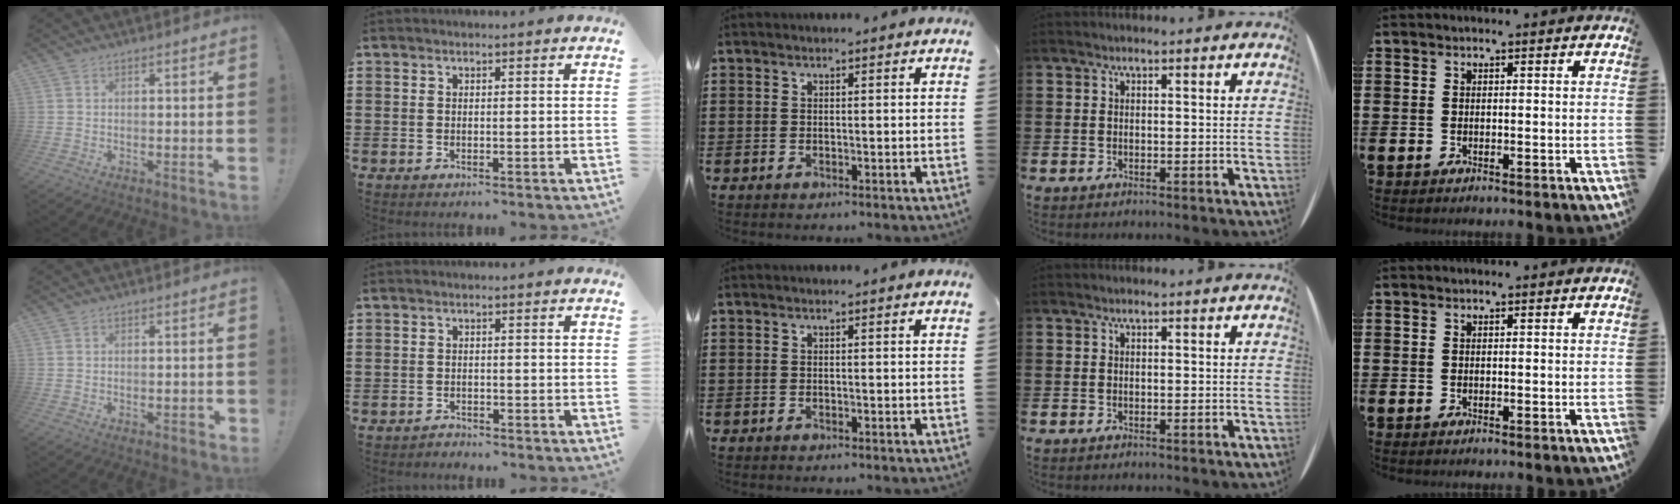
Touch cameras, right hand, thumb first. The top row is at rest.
{"thumb": {"total": 1.6, "force": [-1.0, 0.6, 1.0], "torque": [-0.017, 0.006, -0.016]}, "index": {"total": 1.0, "force": [-1.0, 0.3, 0.0], "torque": [-0.003, 0.003, -0.022]}}